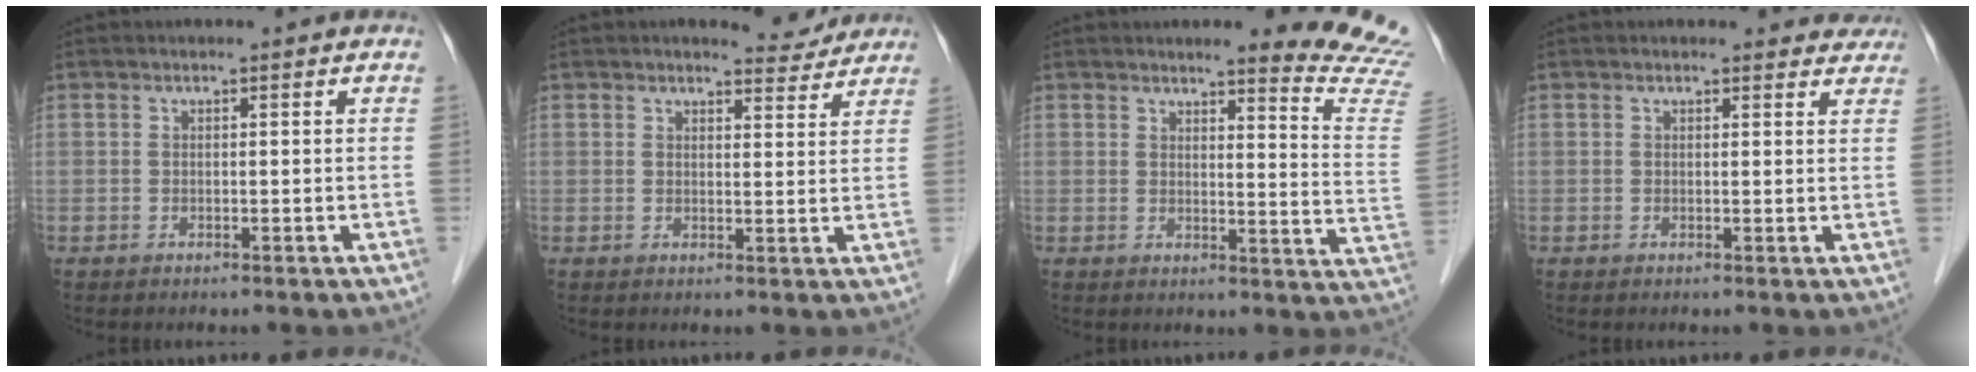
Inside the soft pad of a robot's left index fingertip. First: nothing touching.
{"total": 3.7, "force": [3.6, 0.8, 0.3], "torque": [-0.008, -0.006, 0.038]}
{"total": 13.1, "force": [12.6, -0.9, 3.1], "torque": [-0.022, -0.121, 0.114]}
{"total": 4.7, "force": [4.5, 1.4, 0.3], "torque": [0.011, -0.004, 0.029]}